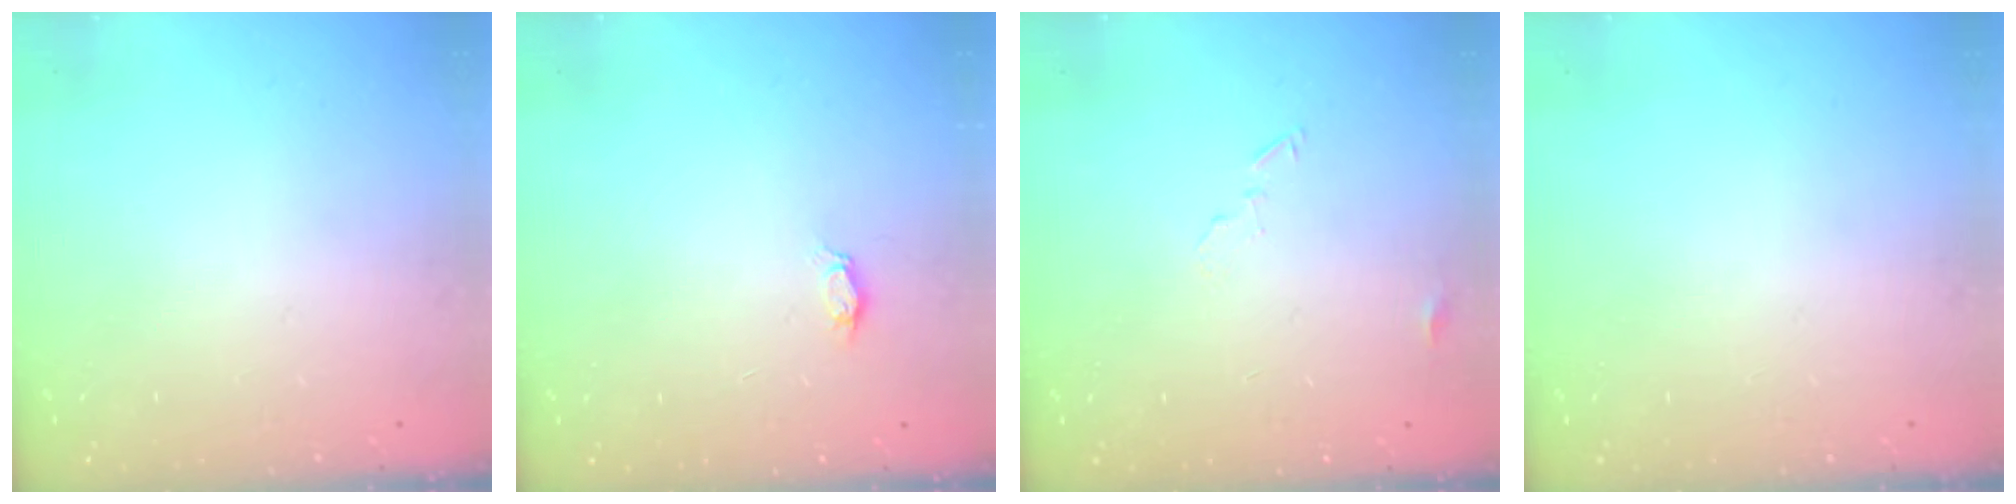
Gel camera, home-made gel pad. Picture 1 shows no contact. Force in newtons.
{"total": 3.0, "press": 2.9, "slide": 0.3}
{"total": 4.5, "press": 4.5, "slide": 0.4}
{"total": 0.0}